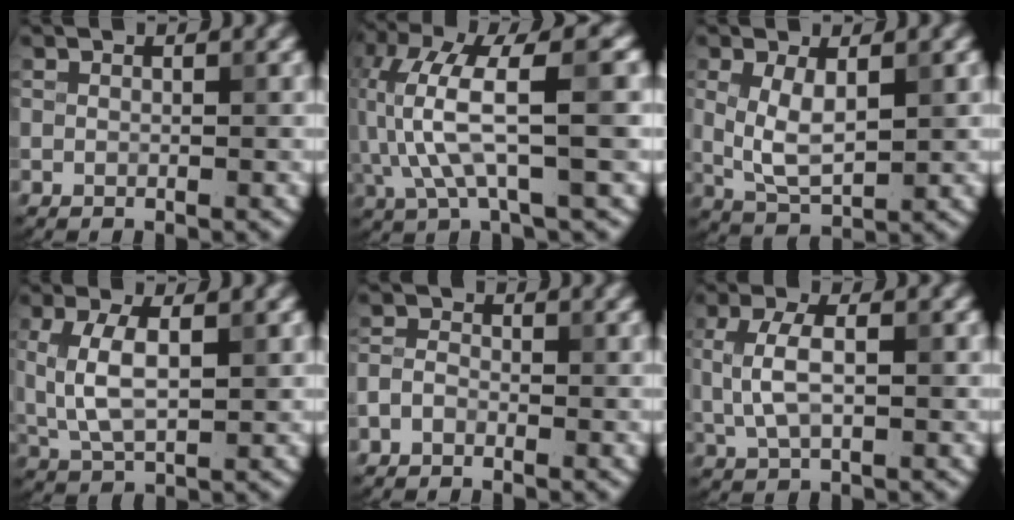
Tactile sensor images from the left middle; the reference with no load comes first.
{"total": 9.2, "force": [0.4, 2.6, 8.8], "torque": [-0.189, 0.017, 0.005]}
{"total": 4.0, "force": [0.7, 1.7, 3.5], "torque": [-0.074, -0.003, 0.018]}
{"total": 5.0, "force": [0.7, 2.2, 4.5], "torque": [-0.096, 0.004, 0.016]}
{"total": 1.5, "force": [-0.9, 1.0, 0.7], "torque": [-0.011, 0.004, -0.024]}
{"total": 4.0, "force": [0.3, 1.7, 3.6], "torque": [-0.080, 0.004, 0.005]}